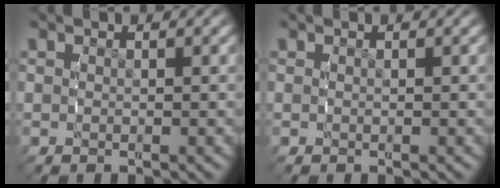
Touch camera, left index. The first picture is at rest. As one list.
[{"total": 0.0}]